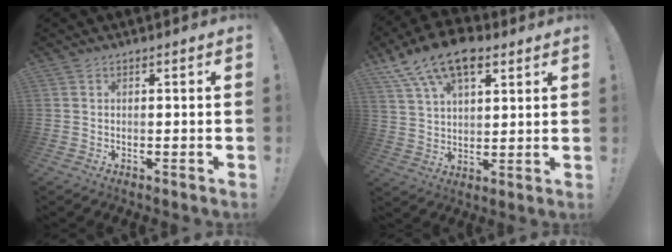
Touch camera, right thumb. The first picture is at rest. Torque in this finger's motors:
{"motor_torque": [-0.04, 1.01, 0.24, 0.23, 0.25]}